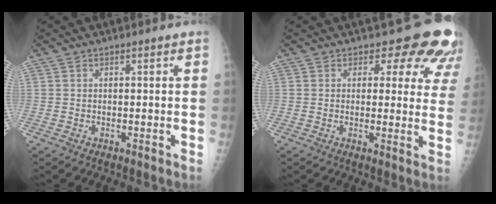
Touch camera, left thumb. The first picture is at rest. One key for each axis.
{"total": 11.2, "fx": 8.7, "fy": 5.9, "fz": 3.8, "tx": 0.020, "ty": -0.041, "tz": 0.067}